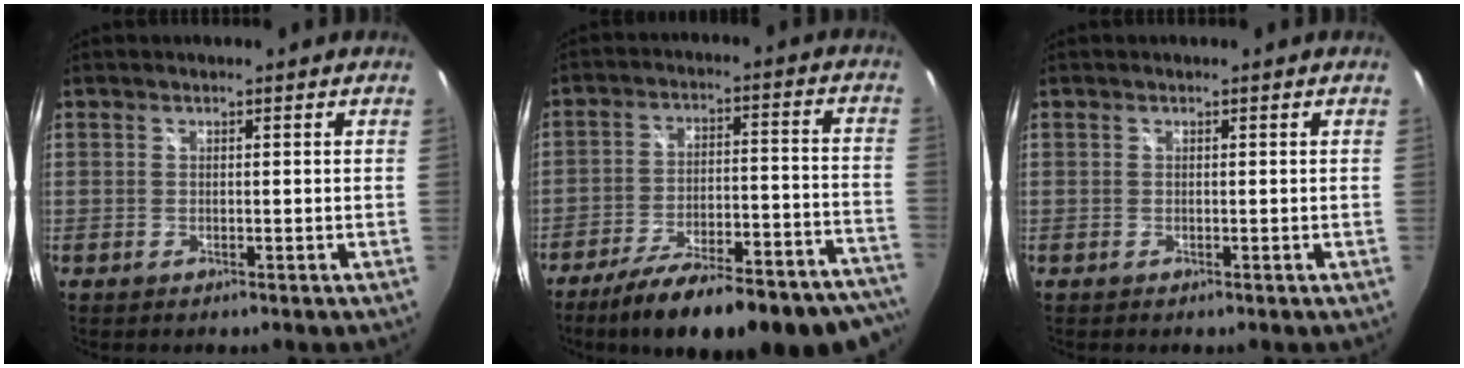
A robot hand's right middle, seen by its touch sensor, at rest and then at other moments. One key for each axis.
{"total": 28.6, "fx": -24.2, "fy": 6.6, "fz": 13.7, "tx": -0.199, "ty": -0.019, "tz": -0.321}
{"total": 0.0}